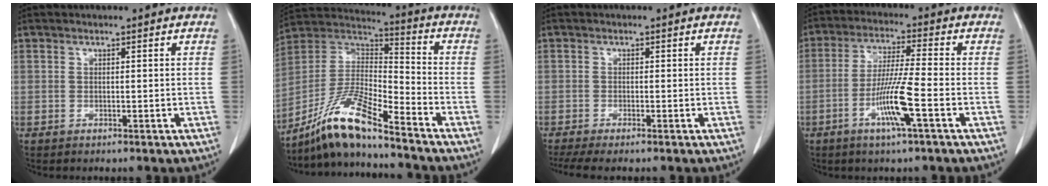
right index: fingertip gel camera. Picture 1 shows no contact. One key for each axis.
{"total": 13.5, "fx": -10.6, "fy": 1.0, "fz": 8.3, "tx": -0.167, "ty": 0.002, "tz": -0.198}
{"total": 4.3, "fx": -3.5, "fy": 0.3, "fz": 2.5, "tx": -0.039, "ty": -0.008, "tz": -0.060}
{"total": 8.7, "fx": -3.3, "fy": -0.5, "fz": 8.1, "tx": -0.157, "ty": -0.009, "tz": -0.064}